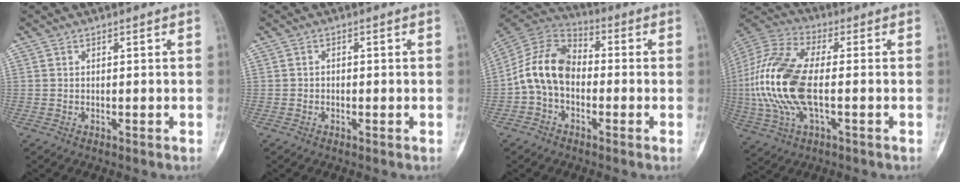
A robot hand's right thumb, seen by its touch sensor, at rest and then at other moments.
{"total": 0.6, "force": [-0.2, 0.5, 0.3], "torque": [-0.001, 0.002, -0.007]}
{"total": 12.1, "force": [-1.8, 8.5, 8.4], "torque": [-0.148, 0.036, -0.047]}
{"total": 19.6, "force": [-1.7, 9.0, 17.3], "torque": [-0.391, 0.014, -0.029]}